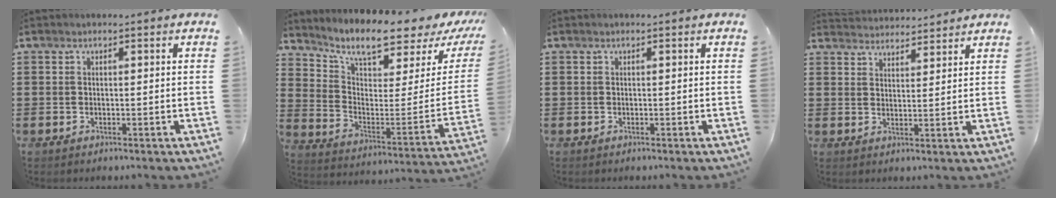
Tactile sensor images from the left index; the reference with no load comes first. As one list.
[{"total": 6.3, "force": [5.3, 0.6, 3.4], "torque": [-0.079, -0.056, 0.083]}, {"total": 0.0}, {"total": 3.3, "force": [3.3, 0.2, -0.3], "torque": [-0.005, -0.013, 0.063]}]